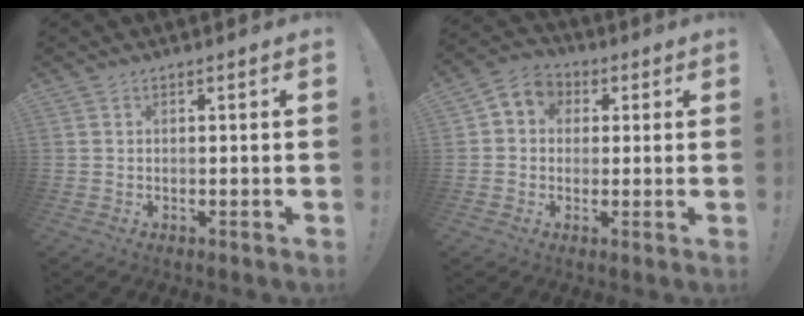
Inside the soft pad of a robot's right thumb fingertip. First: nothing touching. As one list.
[{"total": 6.1, "force": [0.5, 5.7, 2.2], "torque": [-0.025, 0.002, 0.013]}]